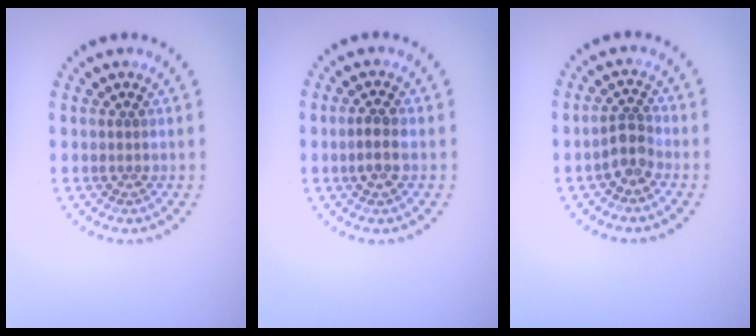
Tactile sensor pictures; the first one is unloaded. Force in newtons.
{"total": 1.3, "press": 1.3, "slide": 0.5}
{"total": 2.1, "press": 1.7, "slide": 1.2}